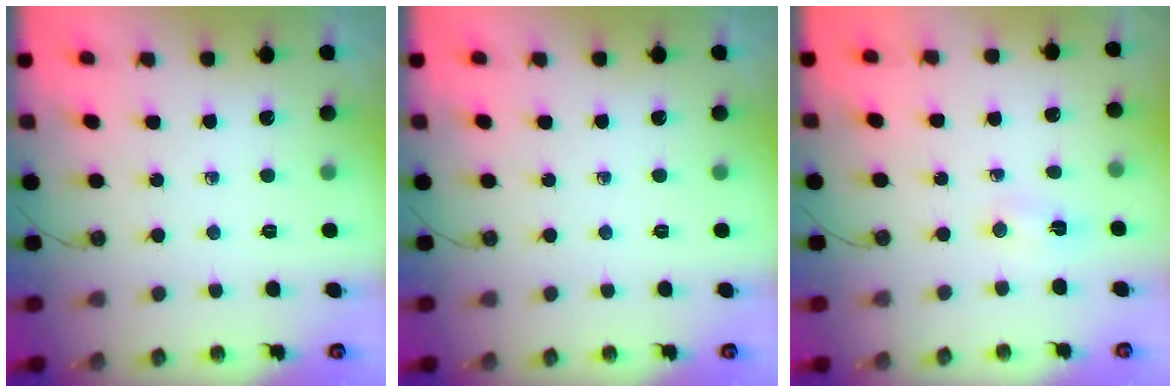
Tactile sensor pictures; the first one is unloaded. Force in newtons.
{"total": 0.0}
{"total": 2.1, "press": 1.6, "slide": 1.3}